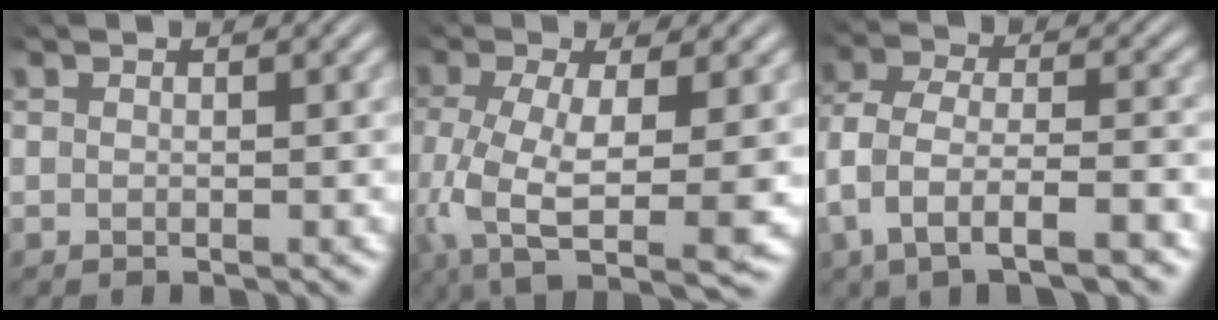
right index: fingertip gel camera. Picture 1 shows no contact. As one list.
[{"total": 10.9, "force": [-4.3, 6.2, 8.0], "torque": [-0.187, -0.068, -0.040]}, {"total": 7.2, "force": [-2.7, 4.5, 4.9], "torque": [-0.113, -0.030, -0.037]}]